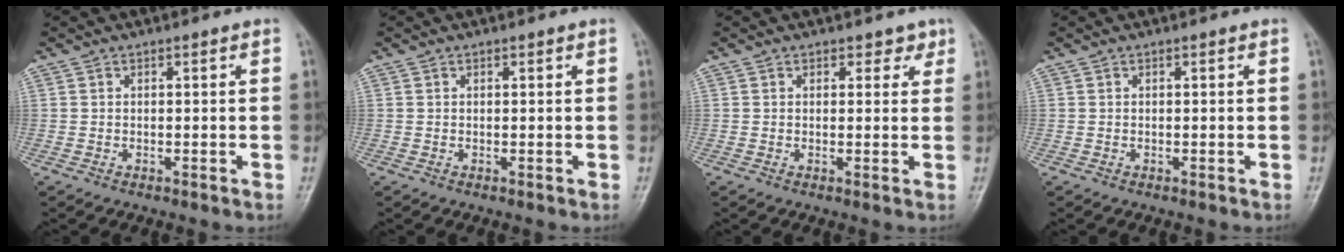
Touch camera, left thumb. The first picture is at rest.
{"total": 0.0}
{"total": 2.3, "force": [1.5, 1.5, 0.8], "torque": [0.015, -0.005, 0.013]}
{"total": 0.0}